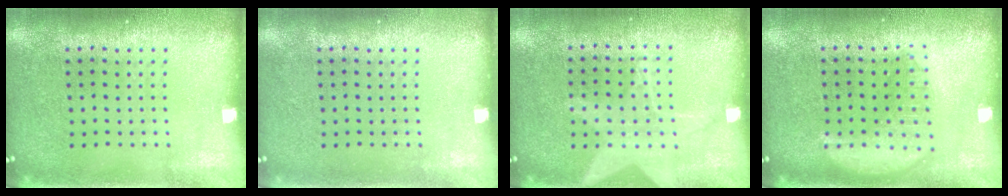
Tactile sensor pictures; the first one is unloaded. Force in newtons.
{"total": 0.0}
{"total": 1.1, "press": 1.1, "slide": 0.3}
{"total": 2.9, "press": 2.9, "slide": 0.3}